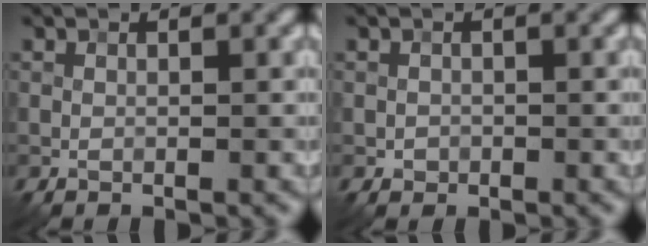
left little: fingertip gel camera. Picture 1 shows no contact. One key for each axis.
{"total": 0.7, "fx": -0.3, "fy": 0.7, "fz": 0.1, "tx": 0.004, "ty": -0.002, "tz": -0.006}